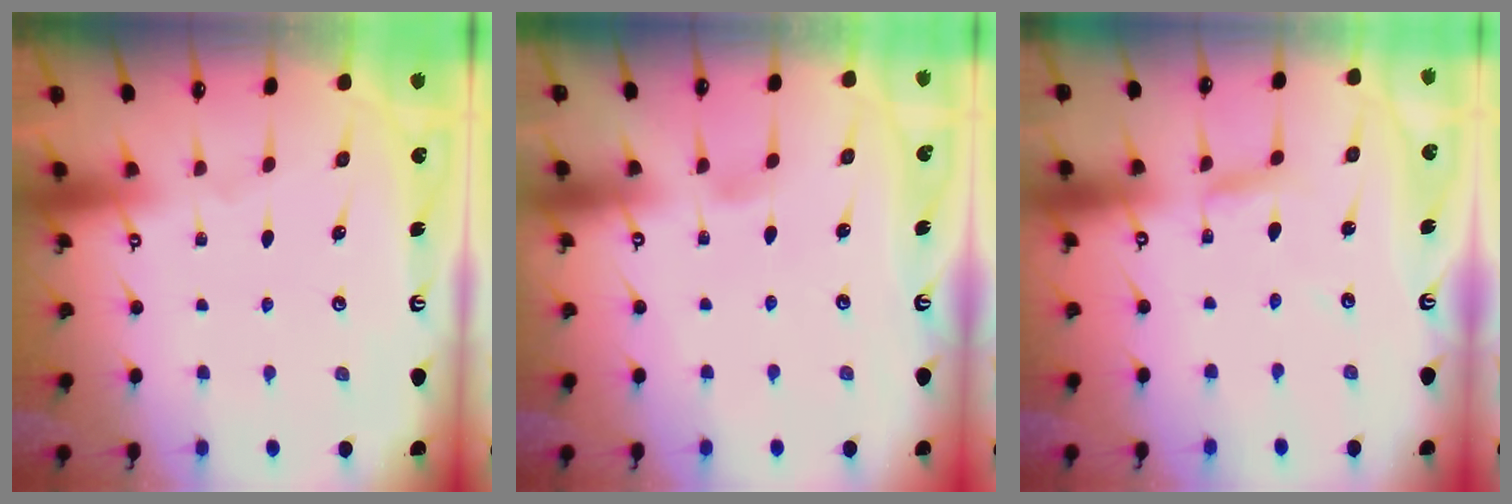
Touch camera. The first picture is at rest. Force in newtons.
{"total": 3.3, "press": 3.2, "slide": 0.4}
{"total": 2.3, "press": 2.3, "slide": 0.2}